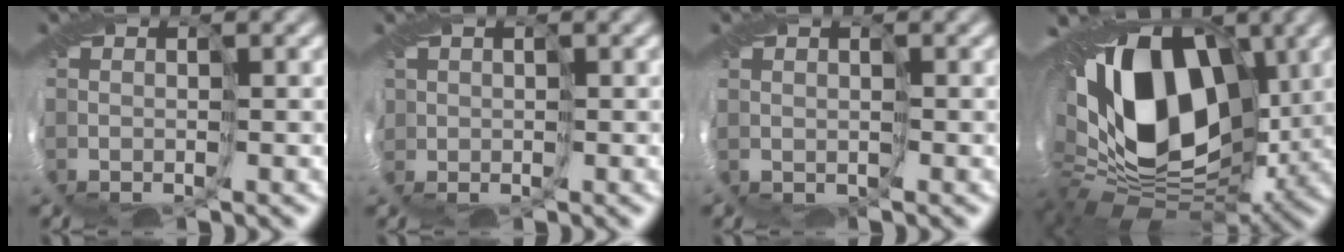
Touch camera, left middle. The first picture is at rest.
{"total": 1.3, "force": [0.2, 1.3, -0.1], "torque": [0.000, -0.001, 0.002]}
{"total": 0.7, "force": [0.1, 0.5, 0.4], "torque": [-0.010, -0.001, 0.002]}
{"total": 18.2, "force": [2.0, 12.6, 12.9], "torque": [-0.230, -0.007, 0.038]}